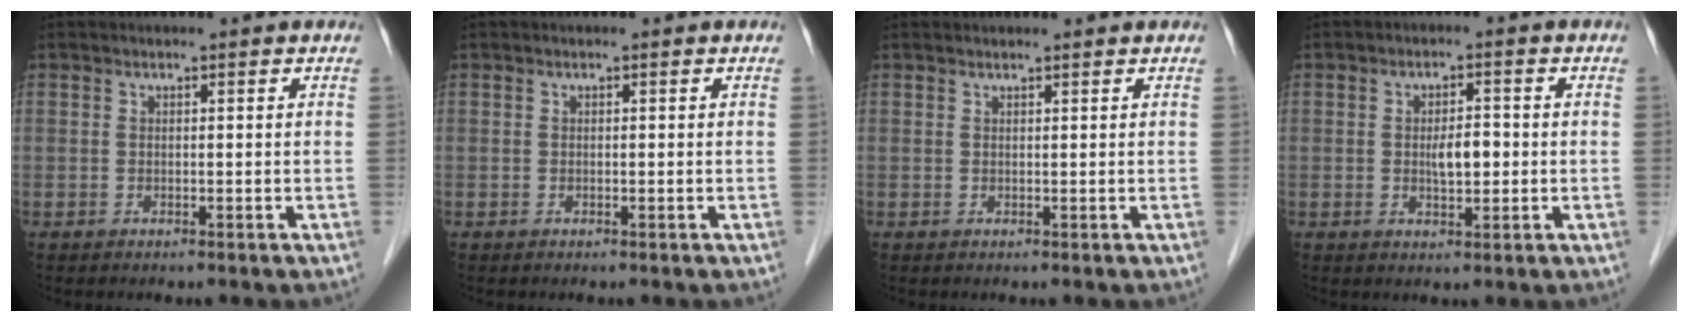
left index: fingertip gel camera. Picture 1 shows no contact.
{"total": 0.0}
{"total": 1.5, "force": [1.5, 0.1, 0.3], "torque": [-0.007, 0.015, 0.024]}
{"total": 3.8, "force": [-0.2, 1.4, 3.5], "torque": [-0.060, 0.000, -0.002]}